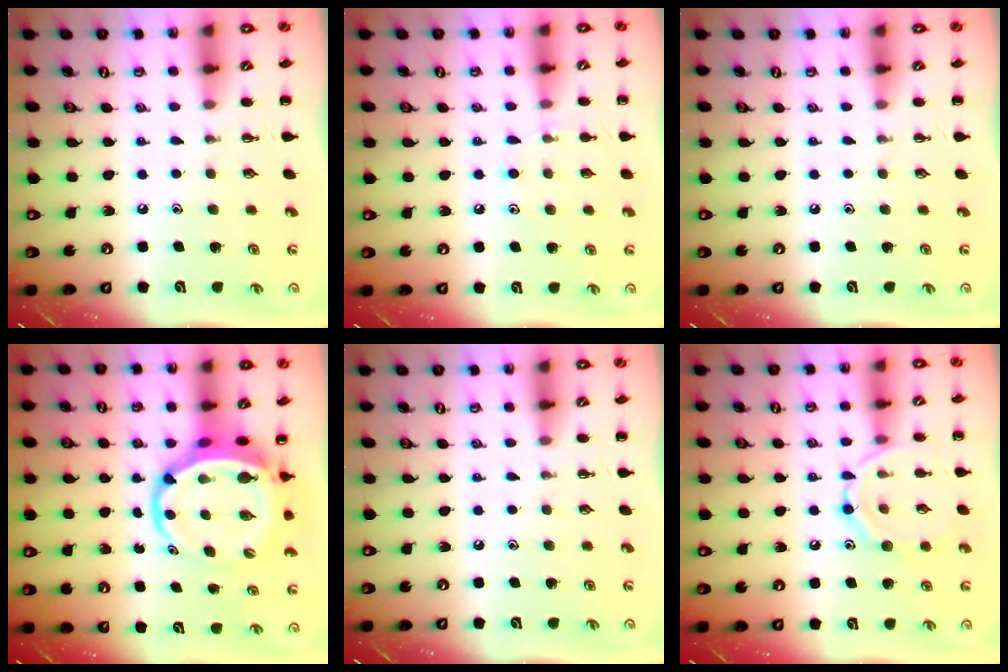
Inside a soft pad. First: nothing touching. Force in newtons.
{"total": 7.1, "press": 6.8, "slide": 2.0}
{"total": 0.0}
{"total": 7.9, "press": 7.5, "slide": 2.5}
{"total": 0.0}
{"total": 10.6, "press": 10.6, "slide": 0.5}